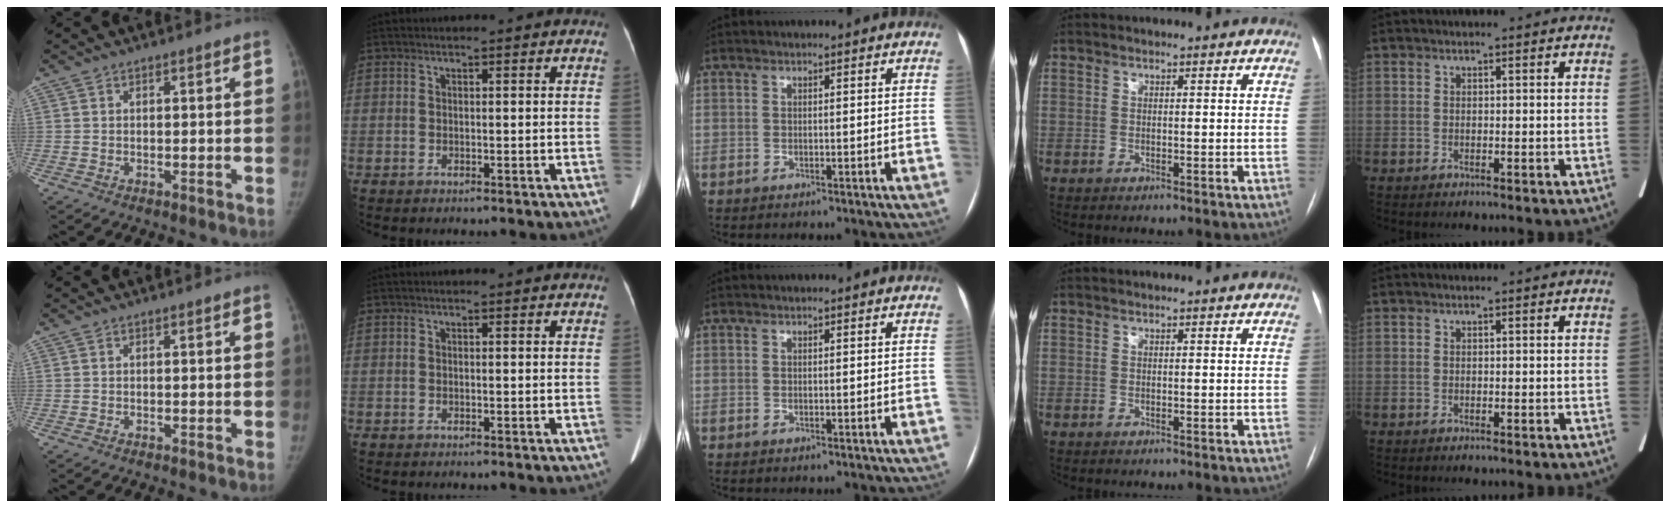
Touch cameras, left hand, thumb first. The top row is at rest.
{}